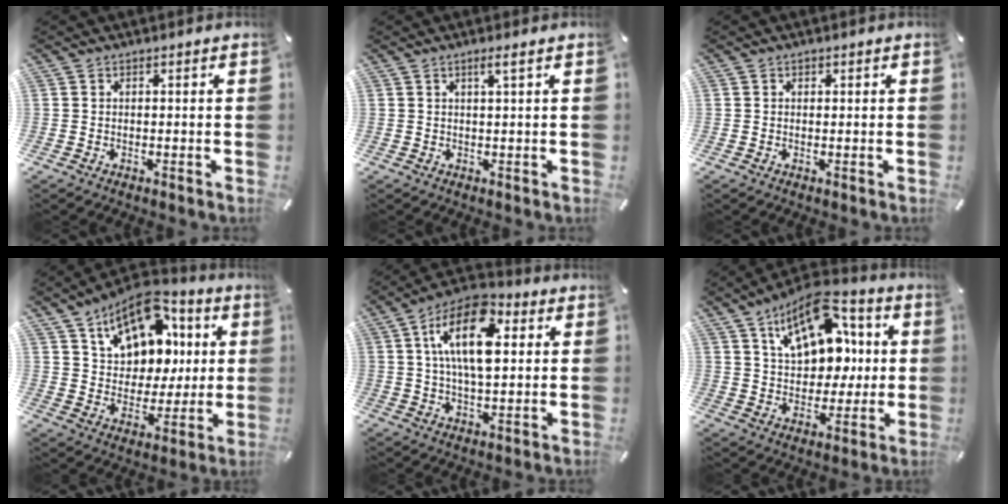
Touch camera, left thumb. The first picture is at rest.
{"total": 2.4, "force": [1.2, -0.1, 2.1], "torque": [-0.042, -0.001, 0.019]}
{"total": 0.5, "force": [0.2, 0.5, 0.2], "torque": [-0.002, 0.002, 0.004]}
{"total": 15.9, "force": [8.1, 11.3, 7.6], "torque": [-0.131, -0.035, 0.152]}
{"total": 16.1, "force": [4.4, 8.2, 13.1], "torque": [-0.243, -0.005, 0.072]}
{"total": 17.3, "force": [7.7, 11.5, 10.4], "torque": [-0.170, -0.038, 0.137]}